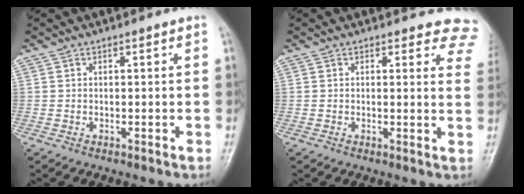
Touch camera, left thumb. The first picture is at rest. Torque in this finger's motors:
{"motor_torque": [0.14, 0.06, 0.26, -0.03, 0.03]}